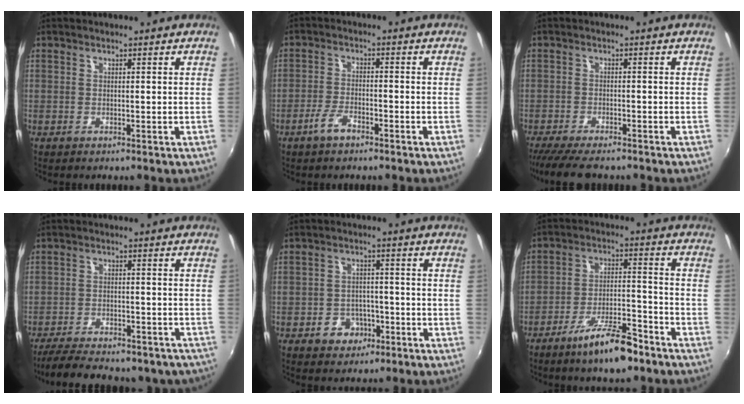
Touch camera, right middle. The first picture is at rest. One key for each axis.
{"total": 4.1, "fx": -2.9, "fy": 1.3, "fz": 2.6, "tx": -0.065, "ty": -0.001, "tz": -0.053}
{"total": 9.3, "fx": -7.9, "fy": 1.9, "fz": 4.6, "tx": -0.109, "ty": -0.035, "tz": -0.135}
{"total": 17.0, "fx": -14.1, "fy": 5.7, "fz": 7.4, "tx": -0.158, "ty": -0.016, "tz": -0.187}
{"total": 5.8, "fx": -3.1, "fy": 4.6, "fz": 1.9, "tx": -0.052, "ty": 0.013, "tz": -0.037}
{"total": 10.9, "fx": -7.9, "fy": 2.7, "fz": 7.0, "tx": -0.130, "ty": 0.004, "tz": -0.127}